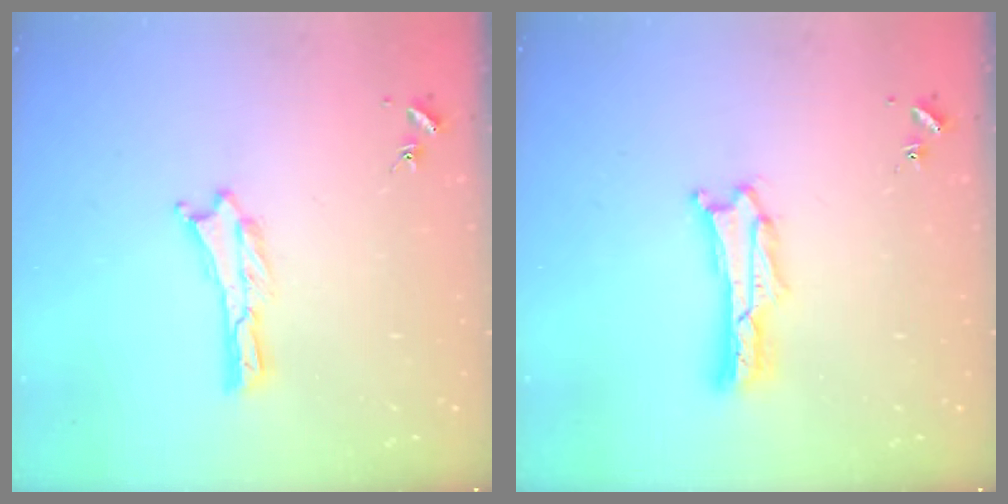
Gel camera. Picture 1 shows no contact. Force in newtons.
{"total": 1.7, "press": 1.7, "slide": 0.3}